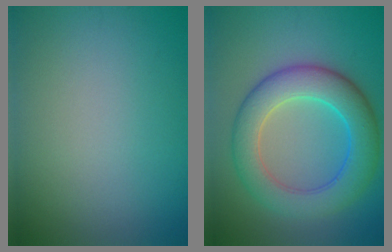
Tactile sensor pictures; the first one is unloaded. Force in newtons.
{"total": 7.4, "press": 7.4, "slide": 0.1}